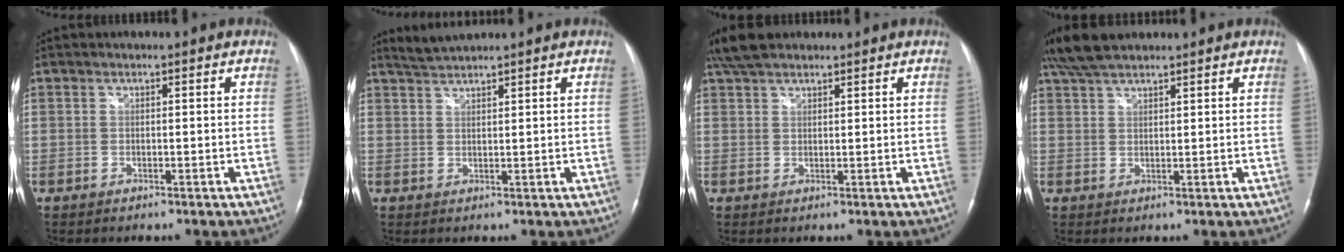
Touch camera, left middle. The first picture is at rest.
{"total": 2.6, "force": [2.5, -0.3, 0.3], "torque": [-0.012, 0.009, 0.054]}
{"total": 5.4, "force": [4.5, 2.0, 2.3], "torque": [-0.051, 0.024, 0.086]}
{"total": 6.6, "force": [5.6, 1.5, 3.0], "torque": [-0.068, 0.027, 0.110]}